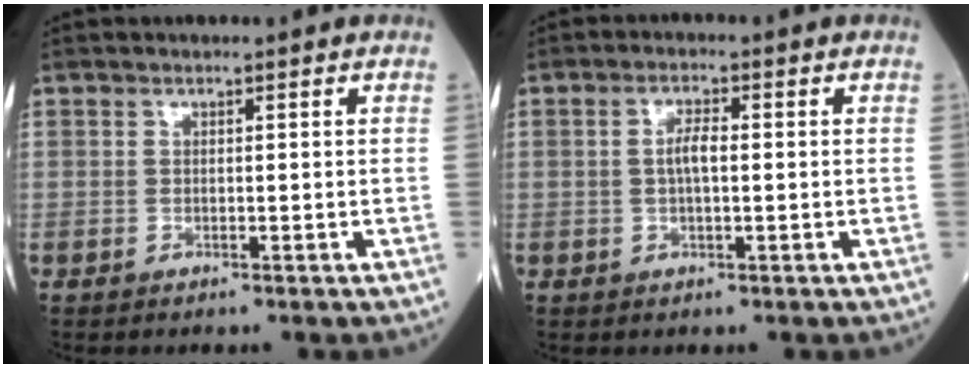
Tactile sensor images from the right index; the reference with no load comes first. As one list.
[{"total": 3.0, "force": [0.1, 0.8, 2.9], "torque": [-0.057, 0.007, 0.002]}]